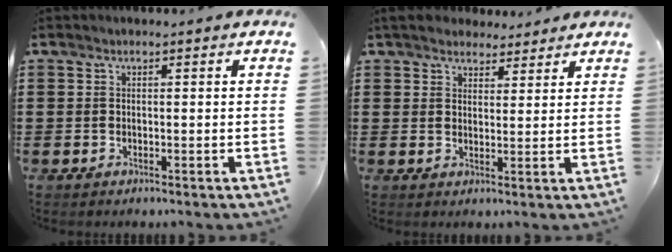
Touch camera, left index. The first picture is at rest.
{"total": 4.2, "force": [3.8, 1.7, 0.7], "torque": [-0.027, -0.002, 0.072]}